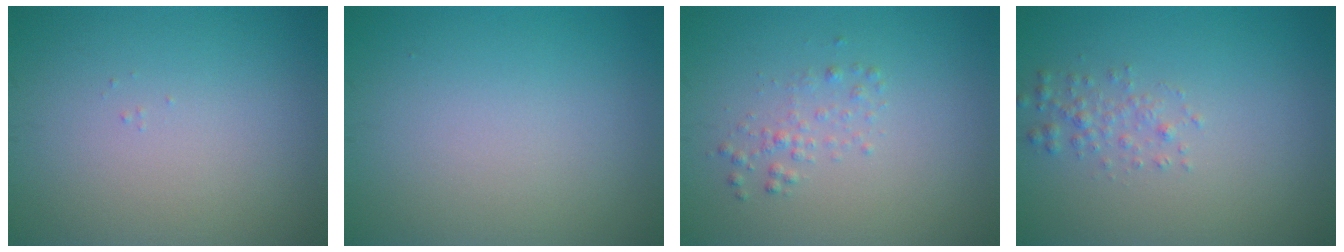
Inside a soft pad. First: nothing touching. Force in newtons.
{"total": 0.0}
{"total": 1.3, "press": 1.3, "slide": 0.0}
{"total": 1.4, "press": 1.4, "slide": 0.0}